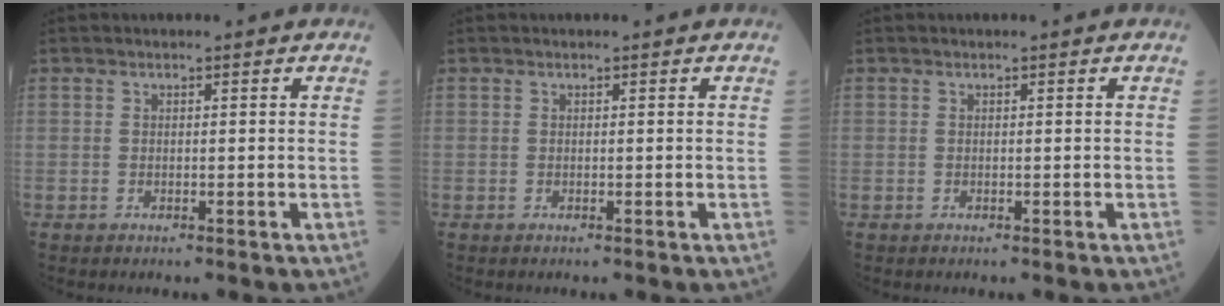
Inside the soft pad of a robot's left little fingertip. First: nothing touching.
{"total": 0.0}
{"total": 0.0}